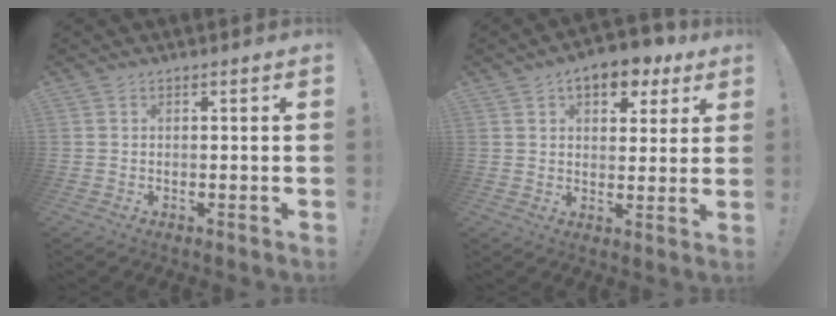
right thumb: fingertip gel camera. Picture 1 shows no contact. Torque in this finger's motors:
{"motor_torque": [0.49, 2.66, 0.43, -0.02, 0.06]}